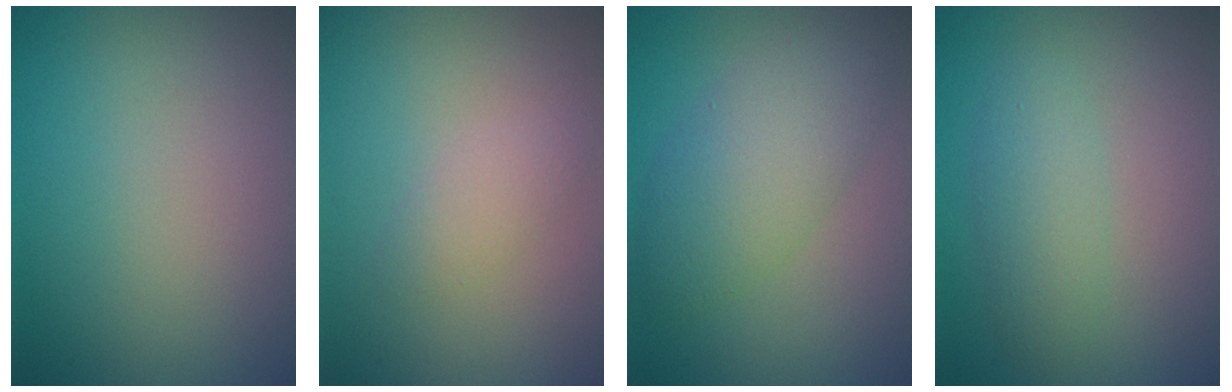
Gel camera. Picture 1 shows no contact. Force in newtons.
{"total": 1.6, "press": 1.6, "slide": 0.1}
{"total": 4.9, "press": 4.9, "slide": 0.1}
{"total": 2.4, "press": 2.4, "slide": 0.0}